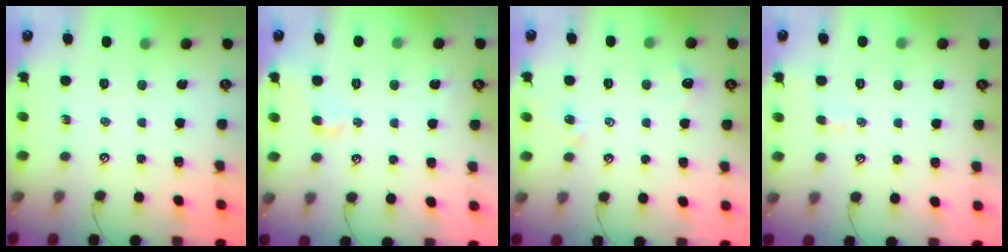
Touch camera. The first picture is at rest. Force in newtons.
{"total": 1.1, "press": 1.0, "slide": 0.5}
{"total": 2.4, "press": 2.4, "slide": 0.6}
{"total": 0.8, "press": 0.7, "slide": 0.5}